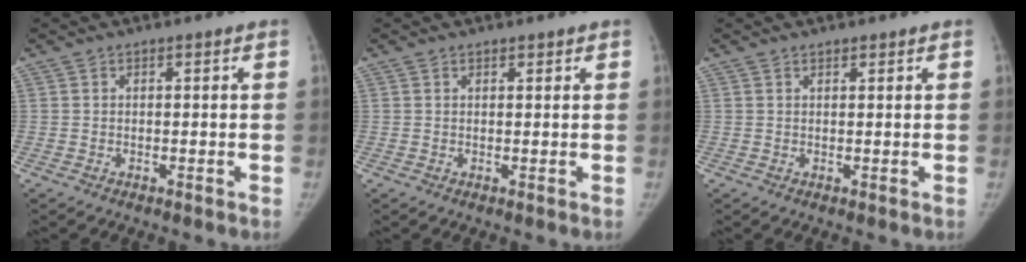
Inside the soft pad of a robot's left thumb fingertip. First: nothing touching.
{"total": 0.8, "force": [0.7, 0.4, 0.2], "torque": [-0.002, -0.005, 0.010]}
{"total": 0.8, "force": [0.7, 0.3, 0.2], "torque": [-0.005, -0.005, 0.012]}